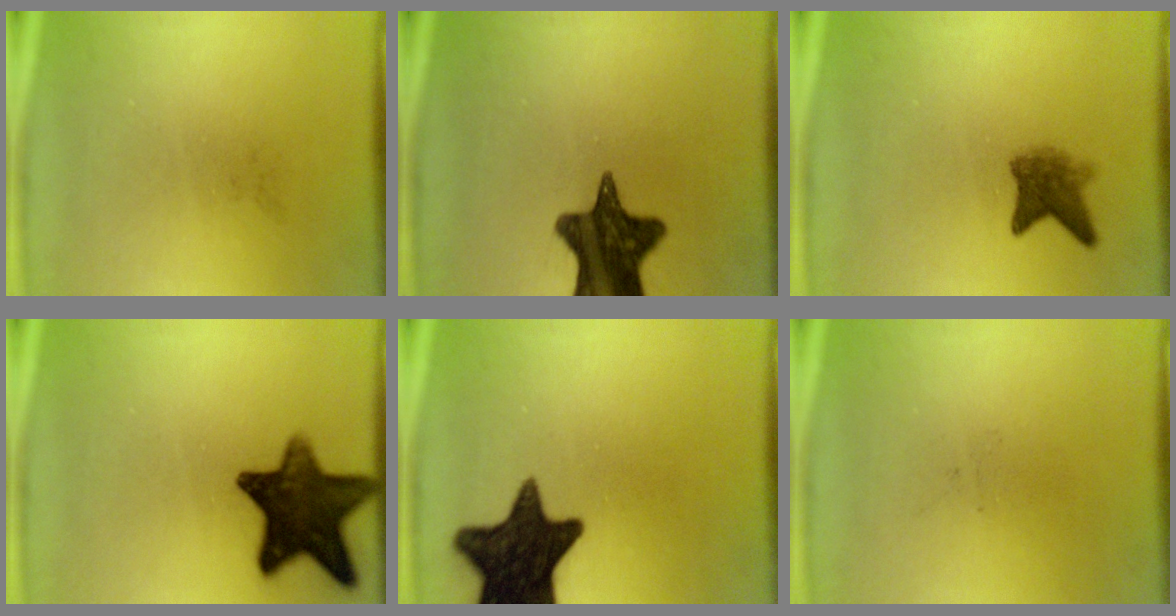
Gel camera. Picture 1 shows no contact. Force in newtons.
{"total": 14.2}
{"total": 3.7}
{"total": 13.6}
{"total": 16.2}
{"total": 0.0}